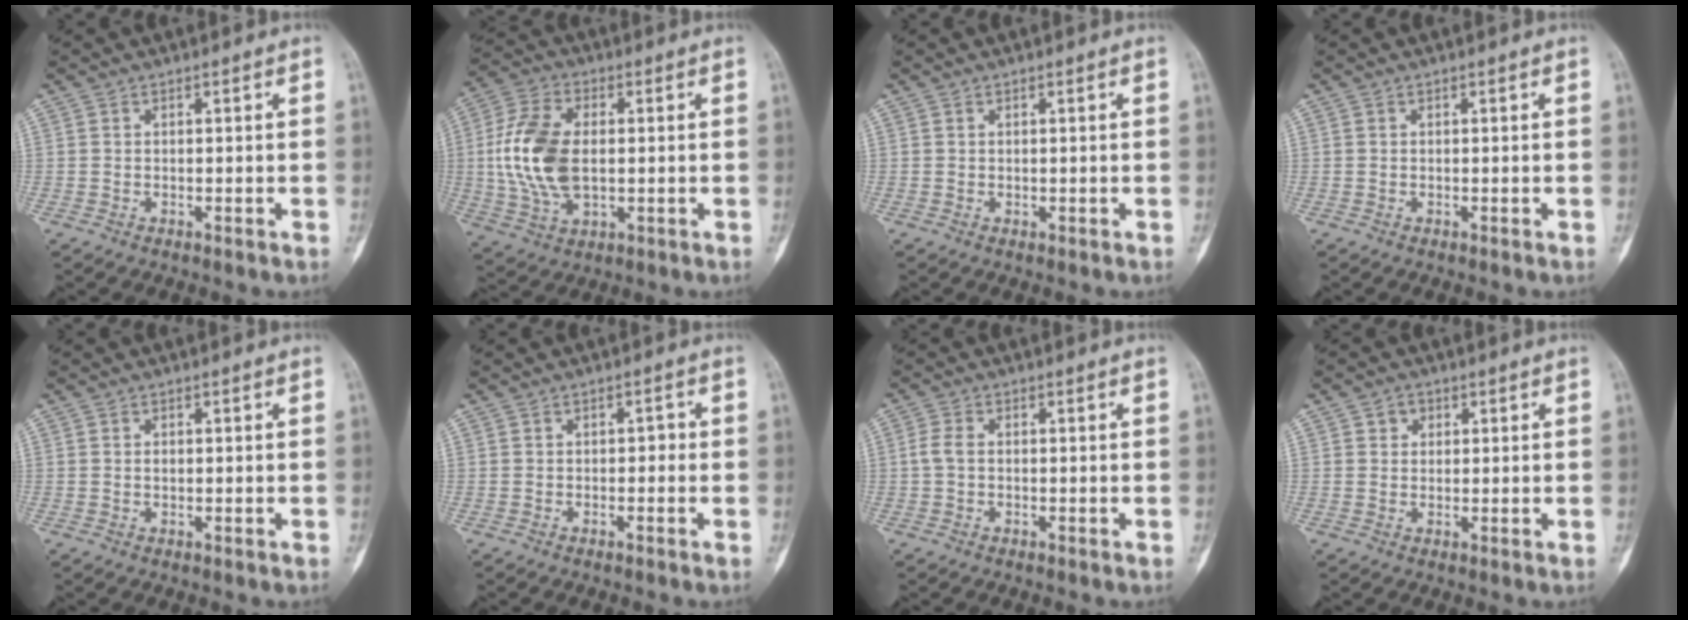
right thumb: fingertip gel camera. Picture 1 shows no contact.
{"total": 14.3, "force": [0.4, 8.3, 11.6], "torque": [-0.240, 0.004, 0.008]}
{"total": 0.0}
{"total": 0.0}
{"total": 0.7, "force": [0.1, 0.4, 0.5], "torque": [-0.005, 0.001, 0.001]}
{"total": 1.5, "force": [-0.3, 0.9, 1.1], "torque": [-0.004, 0.012, -0.009]}
{"total": 2.4, "force": [-0.1, 1.5, 1.9], "torque": [-0.044, 0.002, -0.009]}
{"total": 2.4, "force": [0.9, 2.1, 0.8], "torque": [0.002, -0.002, 0.011]}